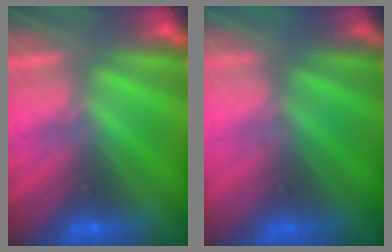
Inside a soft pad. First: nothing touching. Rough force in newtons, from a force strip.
{"total": 2.9}